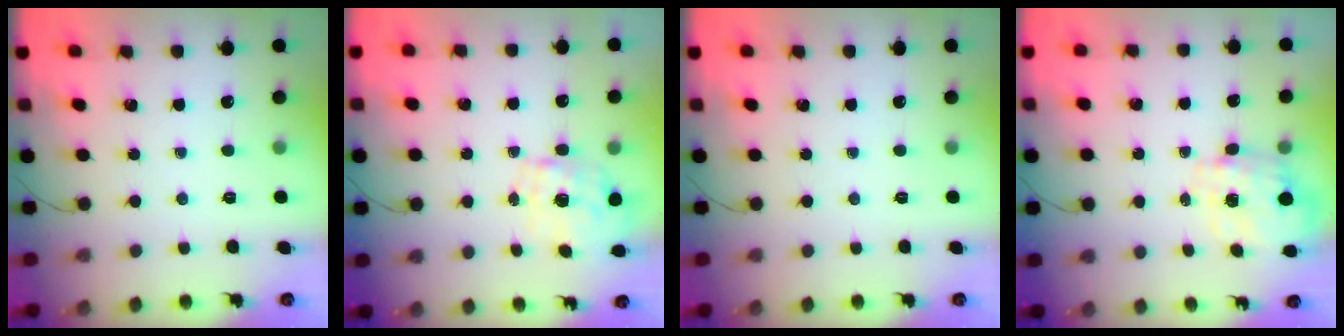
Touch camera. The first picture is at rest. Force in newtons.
{"total": 1.6, "press": 1.4, "slide": 0.7}
{"total": 0.0}
{"total": 2.7, "press": 2.6, "slide": 1.0}